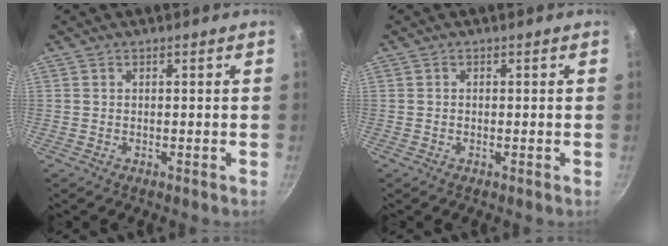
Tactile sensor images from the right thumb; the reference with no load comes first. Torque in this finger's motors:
{"motor_torque": [0.14, 0.17, 0.06, -0.39, 0.05]}